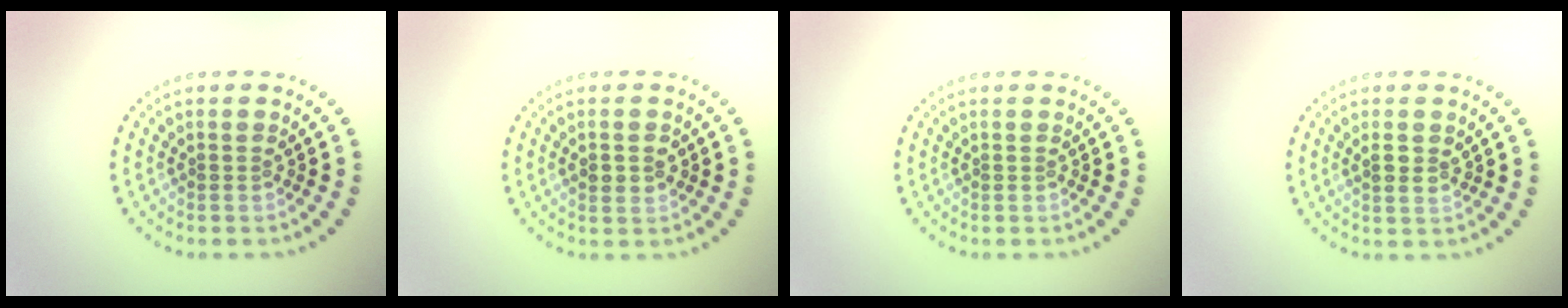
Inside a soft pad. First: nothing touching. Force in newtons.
{"total": 2.2, "press": 2.2, "slide": 0.1}
{"total": 0.0}
{"total": 1.3, "press": 1.2, "slide": 0.5}